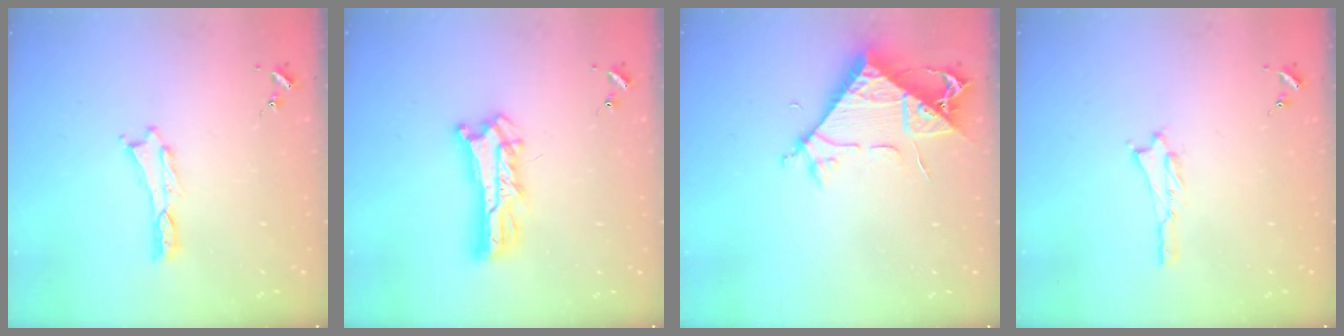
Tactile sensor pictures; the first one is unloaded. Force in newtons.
{"total": 7.0, "press": 6.9, "slide": 0.6}
{"total": 7.7, "press": 7.6, "slide": 0.9}
{"total": 0.7, "press": 0.7, "slide": 0.1}